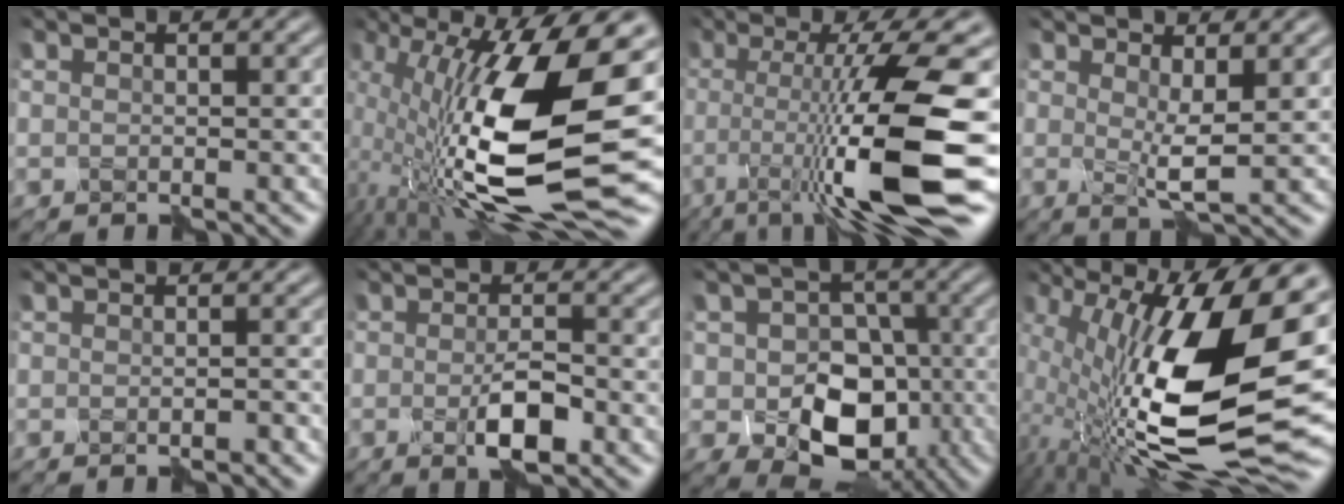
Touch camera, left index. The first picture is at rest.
{"total": 17.7, "force": [-2.9, 6.9, 16.0], "torque": [-0.317, -0.009, -0.066]}
{"total": 12.2, "force": [-2.7, 1.8, 11.7], "torque": [-0.144, 0.003, -0.053]}
{"total": 2.3, "force": [0.5, 0.3, 2.2], "torque": [-0.036, -0.012, 0.007]}
{"total": 0.6, "force": [-0.6, -0.1, 0.0], "torque": [0.001, 0.000, -0.012]}
{"total": 3.3, "force": [-1.5, 0.9, 2.8], "torque": [-0.048, -0.002, -0.028]}
{"total": 8.1, "force": [-2.7, 5.8, 4.8], "torque": [-0.063, -0.007, -0.050]}
{"total": 18.8, "force": [-1.3, 8.3, 16.8], "torque": [-0.331, -0.023, -0.027]}